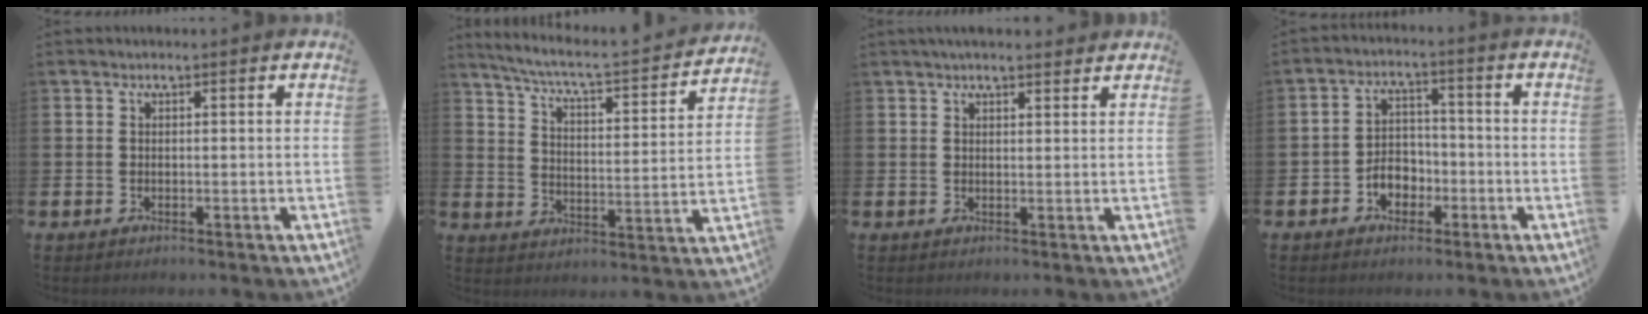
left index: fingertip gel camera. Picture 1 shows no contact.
{"total": 5.8, "force": [5.3, 0.5, 2.4], "torque": [-0.068, -0.047, 0.080]}
{"total": 2.7, "force": [2.5, 0.4, 0.7], "torque": [-0.012, -0.008, 0.045]}
{"total": 4.0, "force": [-2.0, 3.1, 1.6], "torque": [-0.025, 0.002, -0.046]}